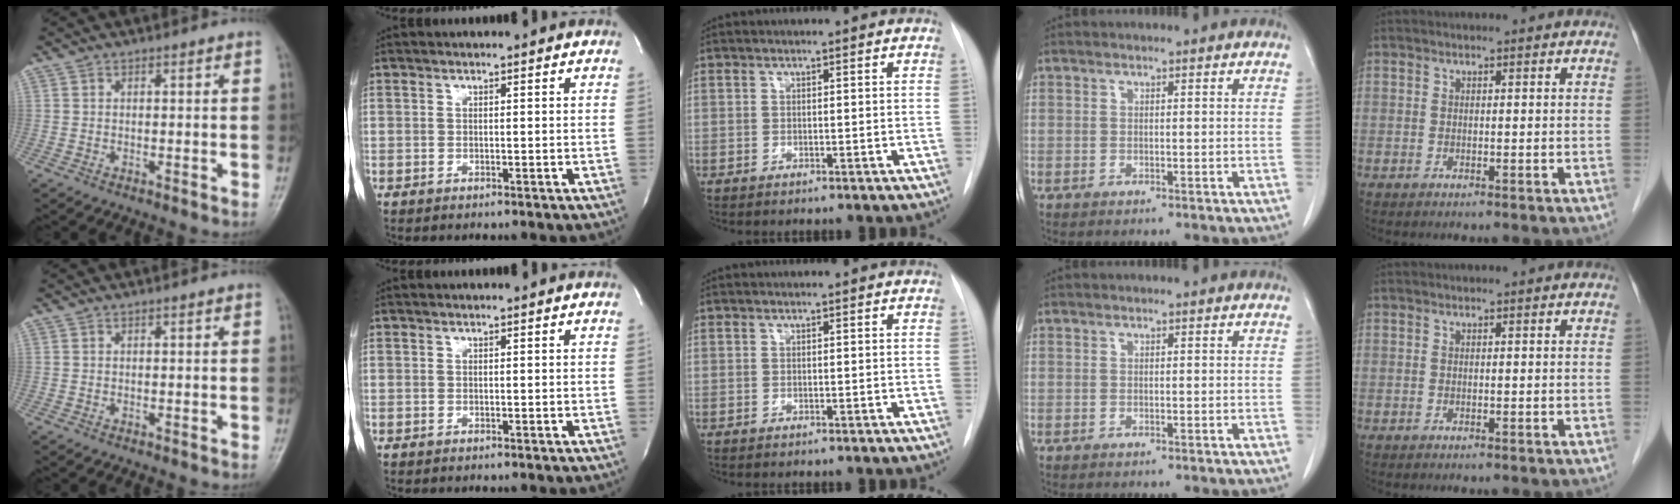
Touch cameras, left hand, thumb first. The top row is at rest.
{}